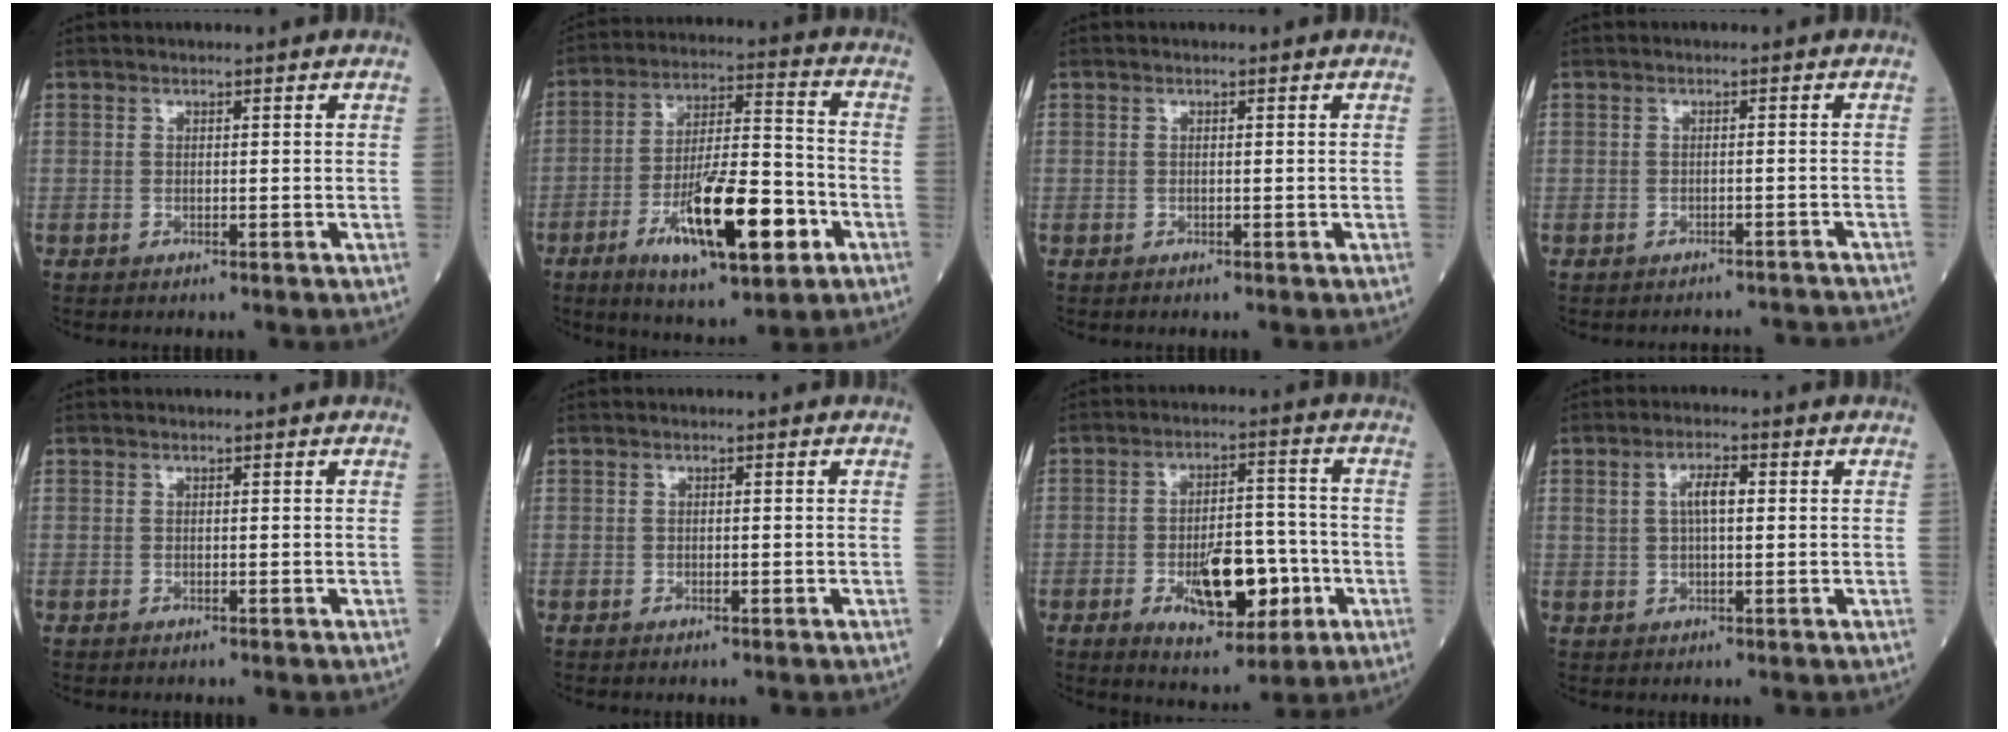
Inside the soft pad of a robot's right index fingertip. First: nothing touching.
{"total": 16.9, "force": [-6.7, 3.9, 15.0], "torque": [-0.259, -0.007, -0.104]}
{"total": 0.0}
{"total": 5.5, "force": [-5.4, 0.8, 0.1], "torque": [0.004, 0.007, -0.056]}
{"total": 0.0}
{"total": 0.8, "force": [-0.2, 0.4, 0.7], "torque": [-0.010, -0.002, -0.002]}
{"total": 11.4, "force": [-3.6, 4.6, 9.7], "torque": [-0.154, 0.003, -0.052]}
{"total": 4.3, "force": [1.0, 1.5, 3.9], "torque": [-0.074, 0.011, 0.019]}